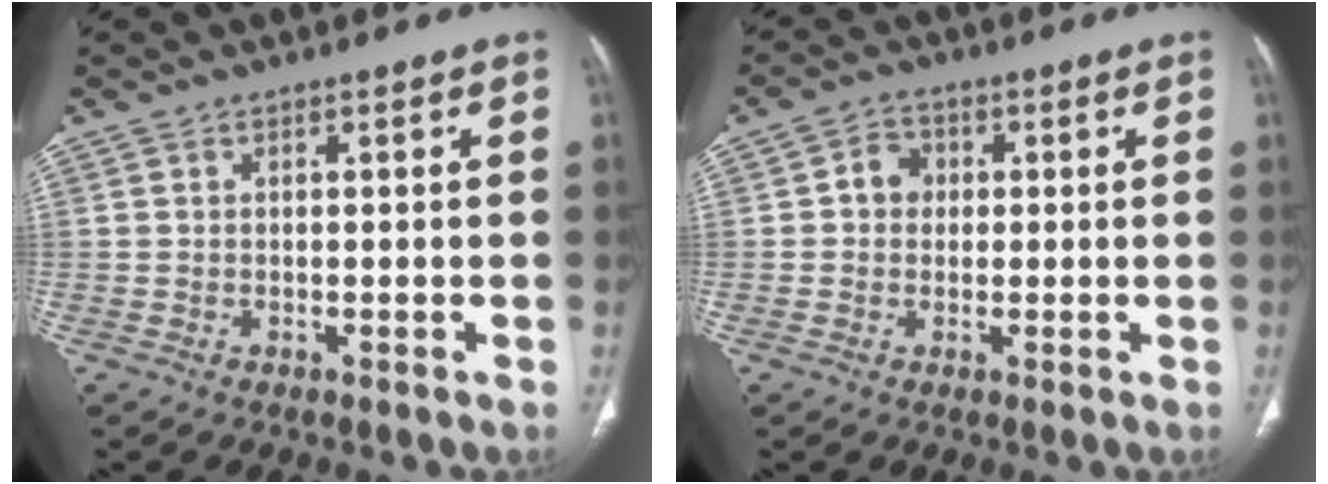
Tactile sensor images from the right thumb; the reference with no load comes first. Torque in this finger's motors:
{"motor_torque": [0.21, 1.23, 0.31, -0.14, -0.02]}